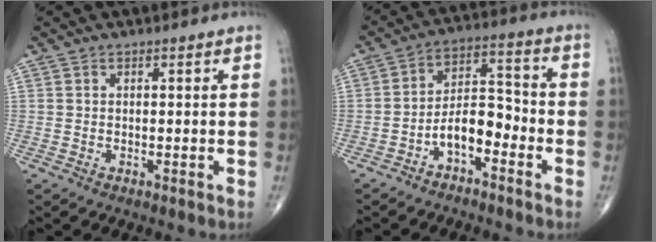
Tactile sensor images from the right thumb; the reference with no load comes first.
{"total": 7.9, "force": [-3.8, 3.9, 5.7], "torque": [-0.082, 0.053, -0.073]}